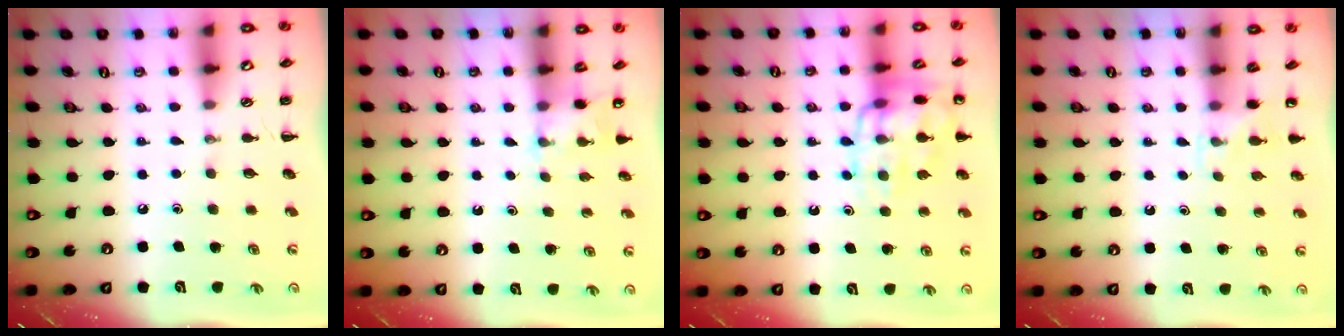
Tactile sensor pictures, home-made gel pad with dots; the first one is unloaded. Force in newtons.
{"total": 2.0, "press": 1.9, "slide": 0.6}
{"total": 13.6, "press": 13.6, "slide": 0.9}
{"total": 4.0, "press": 3.8, "slide": 1.3}